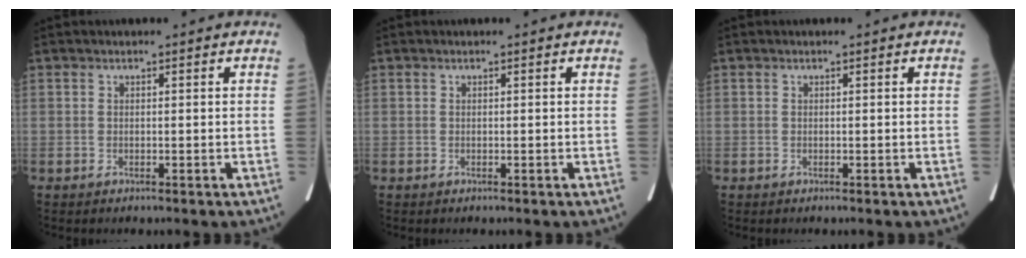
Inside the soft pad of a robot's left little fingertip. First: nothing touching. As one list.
[{"total": 0.0}, {"total": 0.0}]